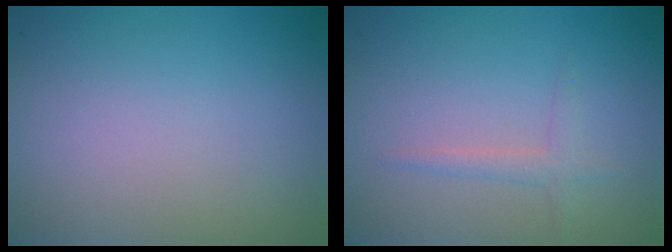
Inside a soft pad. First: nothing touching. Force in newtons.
{"total": 1.3, "press": 1.3, "slide": 0.1}